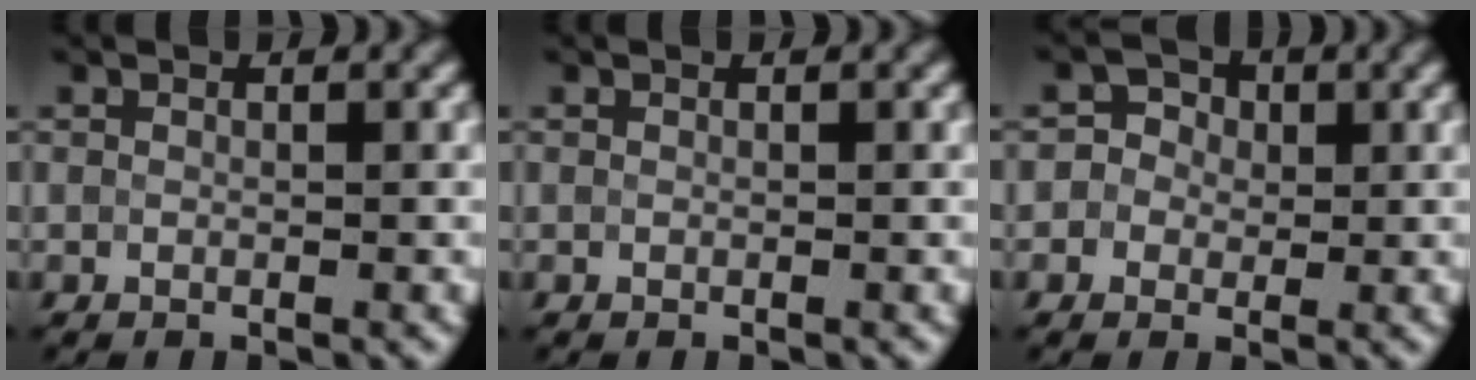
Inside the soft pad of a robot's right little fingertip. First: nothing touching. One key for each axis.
{"total": 0.0}
{"total": 2.4, "fx": 0.3, "fy": 2.3, "fz": 0.6, "tx": 0.008, "ty": 0.007, "tz": -0.008}